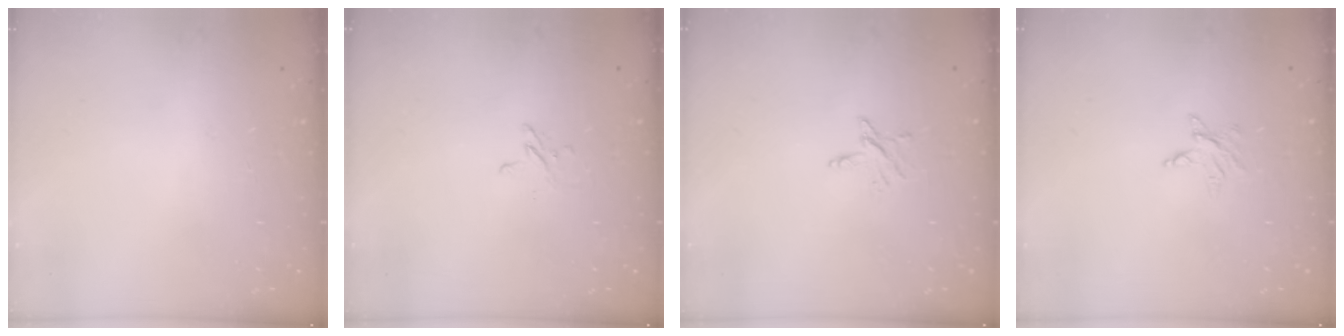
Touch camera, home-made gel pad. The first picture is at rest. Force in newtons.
{"total": 2.7, "press": 2.7, "slide": 0.2}
{"total": 3.9, "press": 3.9, "slide": 0.3}
{"total": 3.5, "press": 3.5, "slide": 0.3}